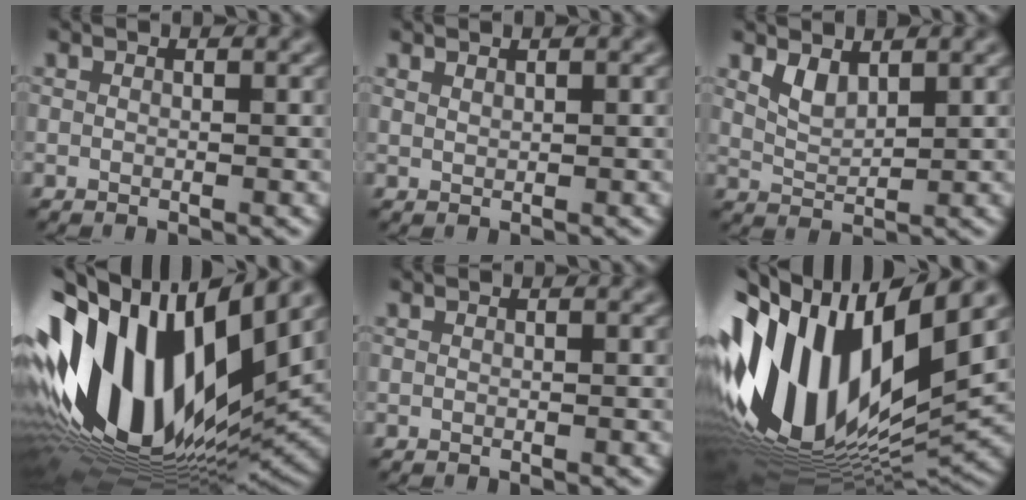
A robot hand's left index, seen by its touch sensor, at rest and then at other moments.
{"total": 0.6, "force": [0.6, 0.1, 0.0], "torque": [0.001, 0.000, 0.009]}
{"total": 1.8, "force": [1.1, 0.9, 1.1], "torque": [-0.029, -0.009, 0.031]}
{"total": 17.0, "force": [0.2, 9.6, 14.1], "torque": [-0.278, 0.016, -0.007]}
{"total": 0.0}
{"total": 17.4, "force": [-0.2, 8.3, 15.3], "torque": [-0.303, 0.005, -0.013]}